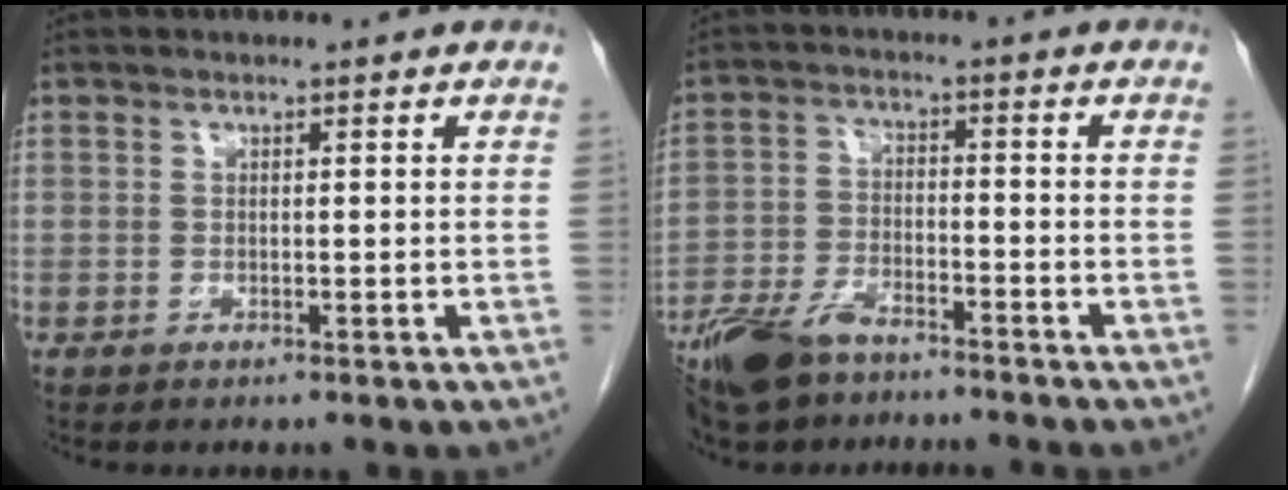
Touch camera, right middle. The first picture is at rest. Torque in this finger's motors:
{"motor_torque": [1.15, -0.99, 0.70, 0.13]}